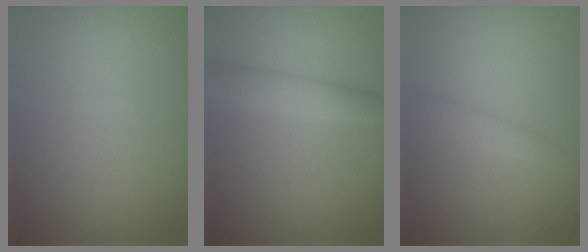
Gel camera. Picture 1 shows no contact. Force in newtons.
{"total": 2.7, "press": 2.7, "slide": 0.2}
{"total": 1.4, "press": 1.4, "slide": 0.1}